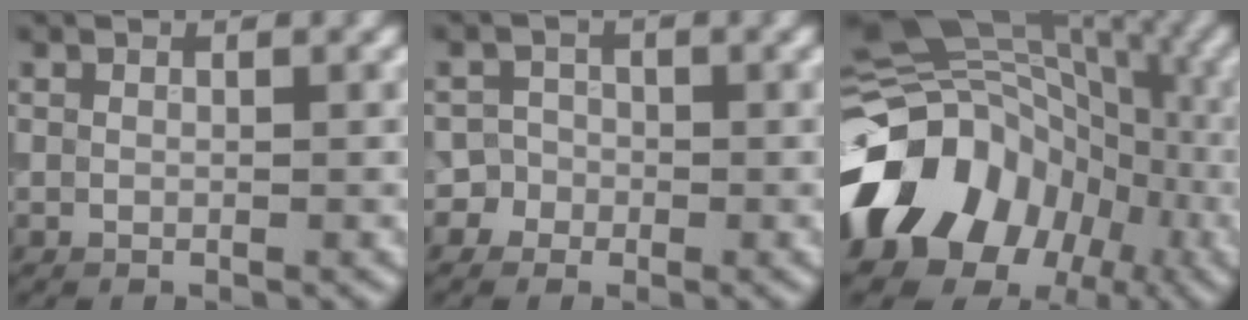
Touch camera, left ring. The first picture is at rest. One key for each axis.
{"total": 3.2, "fx": -1.6, "fy": 2.8, "fz": 0.2, "tx": 0.032, "ty": 0.009, "tz": -0.041}
{"total": 13.8, "fx": -3.7, "fy": 10.8, "fz": 7.7, "tx": -0.135, "ty": 0.014, "tz": -0.088}